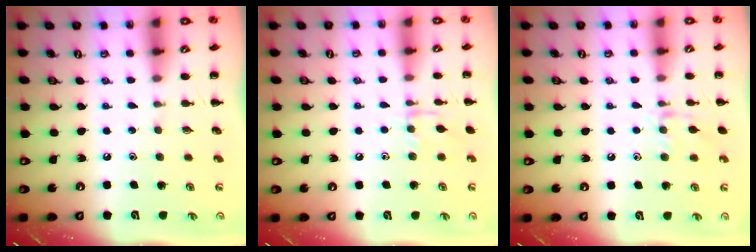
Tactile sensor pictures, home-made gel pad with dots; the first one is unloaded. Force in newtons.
{"total": 7.1, "press": 7.0, "slide": 1.2}
{"total": 7.8, "press": 7.7, "slide": 1.3}